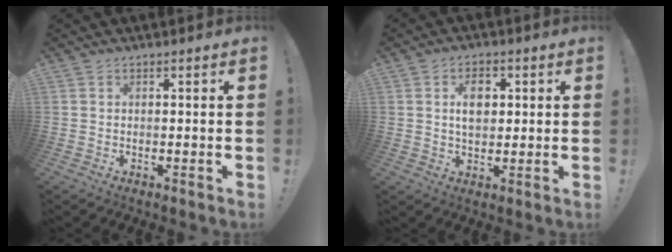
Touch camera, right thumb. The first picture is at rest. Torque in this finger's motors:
{"motor_torque": [-0.13, 0.36, 0.58, 0.01, 0.01]}